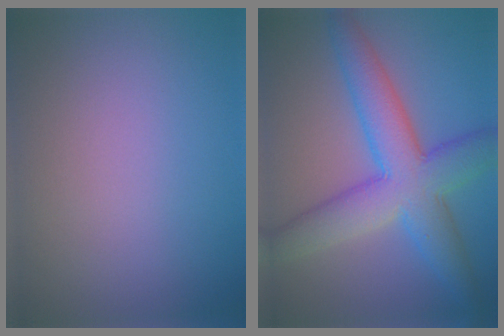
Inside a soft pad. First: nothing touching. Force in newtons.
{"total": 7.8, "press": 7.8, "slide": 0.2}